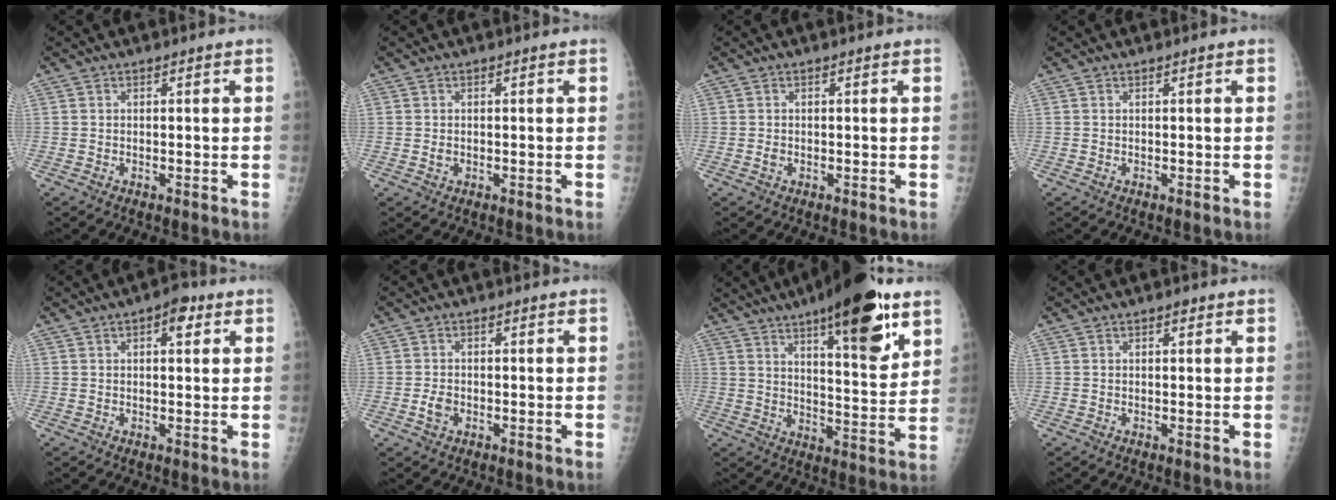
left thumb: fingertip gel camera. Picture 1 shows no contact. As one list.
[{"total": 1.1, "force": [-0.2, 0.9, 0.6], "torque": [-0.009, 0.000, -0.002]}, {"total": 0.9, "force": [-0.2, 0.7, 0.5], "torque": [-0.007, 0.000, -0.004]}, {"total": 0.0}, {"total": 4.2, "force": [1.8, 2.1, 3.2], "torque": [-0.029, 0.000, 0.019]}, {"total": 2.6, "force": [-0.8, 1.9, 1.6], "torque": [-0.025, 0.004, -0.014]}, {"total": 19.7, "force": [11.3, 5.5, 15.1], "torque": [-0.194, -0.057, 0.167]}, {"total": 1.1, "force": [0.6, 0.6, 0.7], "torque": [-0.006, 0.000, 0.006]}]